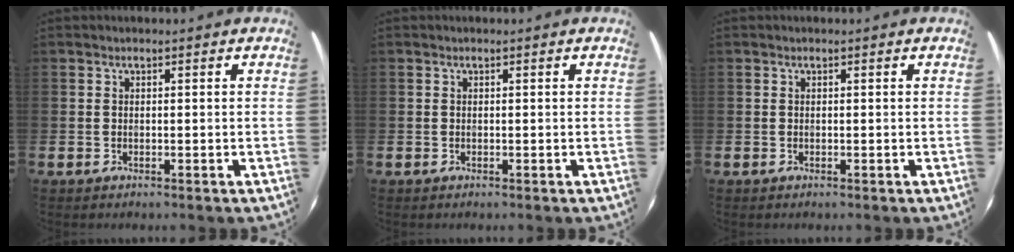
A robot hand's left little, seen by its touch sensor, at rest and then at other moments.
{"total": 0.0}
{"total": 0.0}